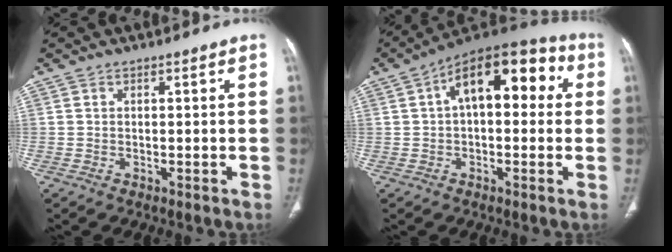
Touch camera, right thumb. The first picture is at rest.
{"total": 16.8, "force": [3.6, 8.6, 13.9], "torque": [-0.167, 0.044, 0.045]}